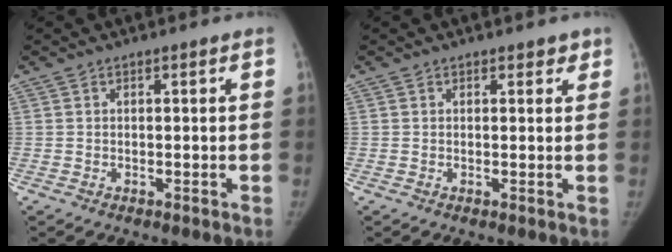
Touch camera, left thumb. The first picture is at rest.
{"total": 1.5, "force": [1.1, 0.9, 0.5], "torque": [0.011, -0.005, 0.008]}